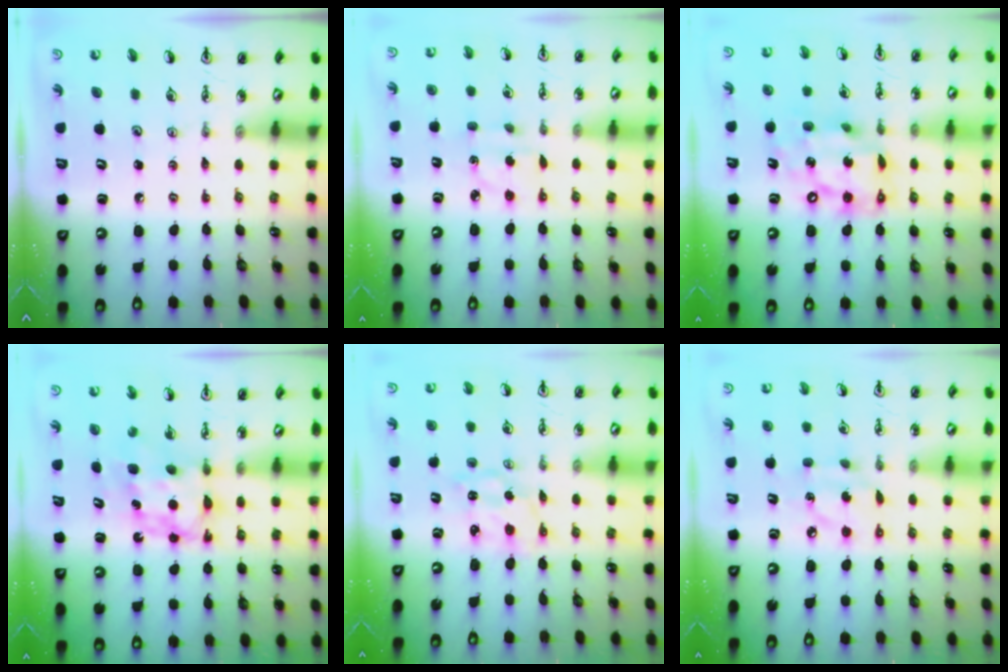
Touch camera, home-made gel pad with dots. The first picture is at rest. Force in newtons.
{"total": 2.0, "press": 2.0, "slide": 0.4}
{"total": 14.5, "press": 14.4, "slide": 1.1}
{"total": 6.5, "press": 6.5, "slide": 0.2}
{"total": 1.4, "press": 1.4, "slide": 0.0}
{"total": 5.9, "press": 5.9, "slide": 0.2}